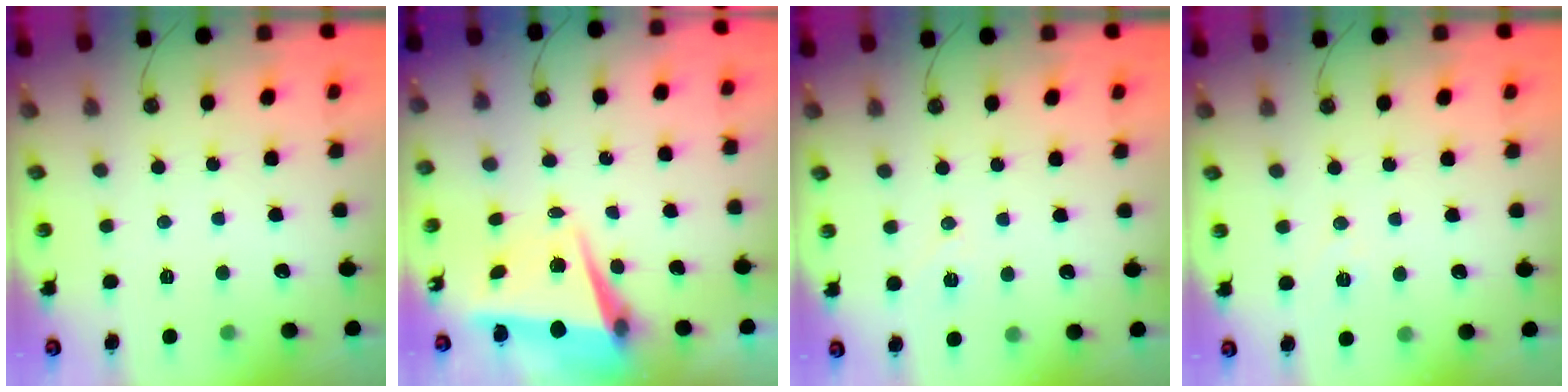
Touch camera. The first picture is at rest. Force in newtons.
{"total": 6.3, "press": 6.1, "slide": 1.6}
{"total": 6.7, "press": 6.4, "slide": 2.1}
{"total": 7.6, "press": 6.2, "slide": 4.4}